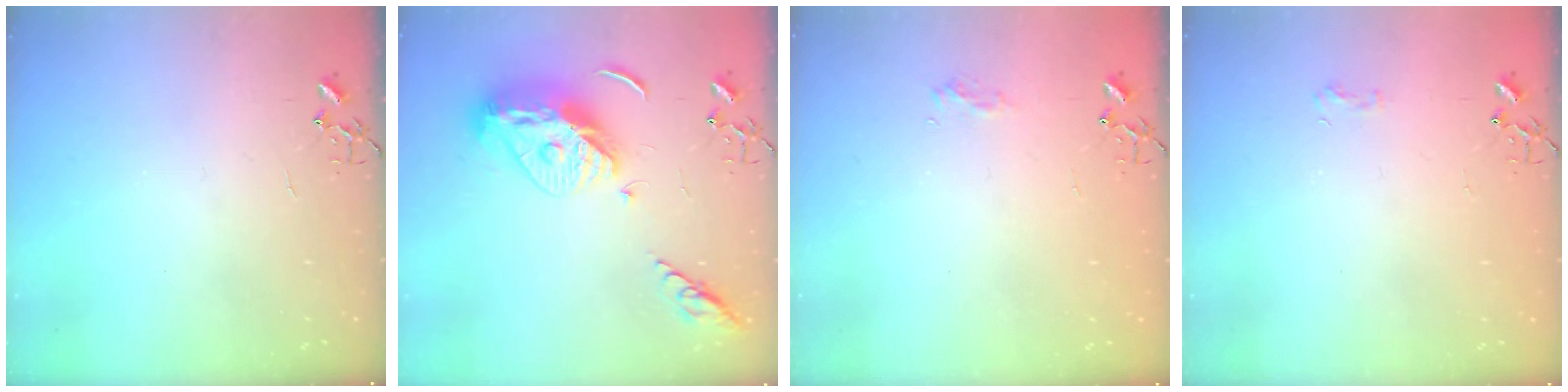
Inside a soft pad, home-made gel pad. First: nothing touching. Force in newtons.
{"total": 15.0, "press": 14.9, "slide": 1.3}
{"total": 5.9, "press": 5.8, "slide": 0.6}
{"total": 4.8, "press": 4.7, "slide": 0.8}